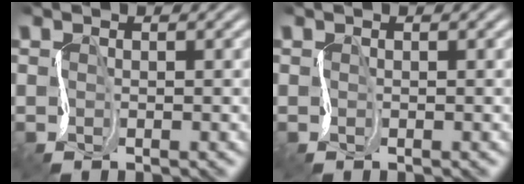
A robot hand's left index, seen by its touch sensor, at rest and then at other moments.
{"total": 0.0}